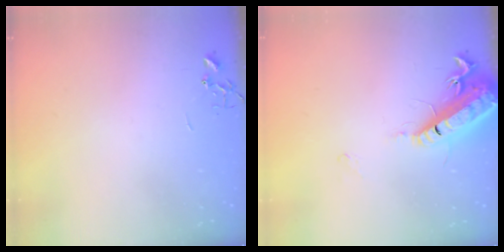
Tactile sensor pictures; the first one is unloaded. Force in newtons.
{"total": 17.2, "press": 16.5, "slide": 4.6}